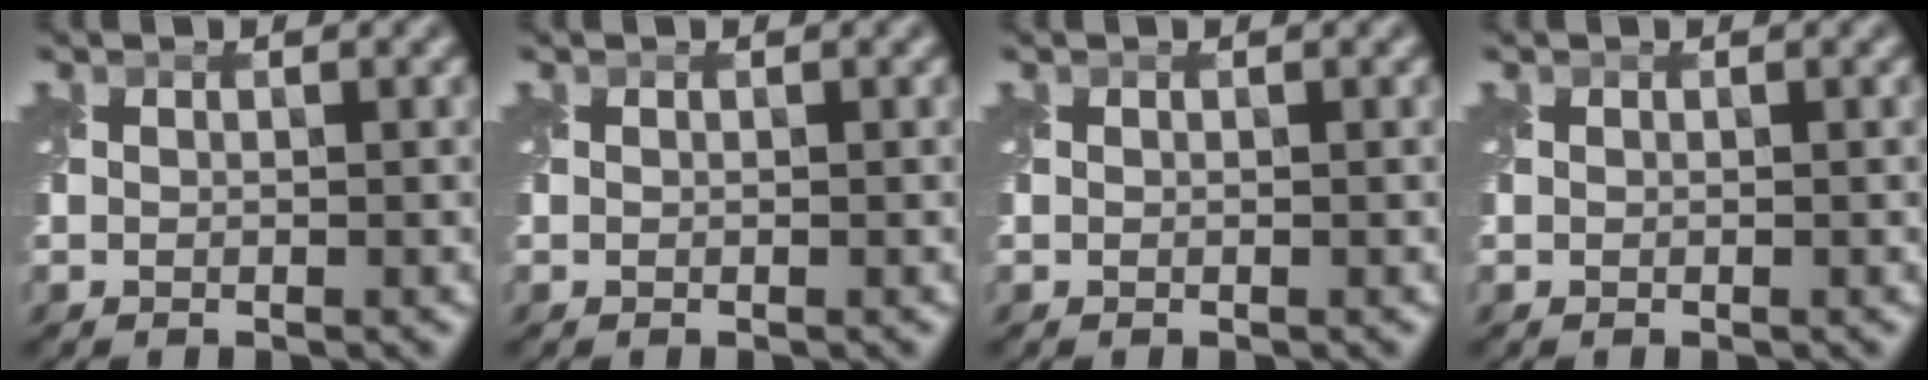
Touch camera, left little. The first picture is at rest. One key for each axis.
{"total": 0.0}
{"total": 0.0}
{"total": 0.0}